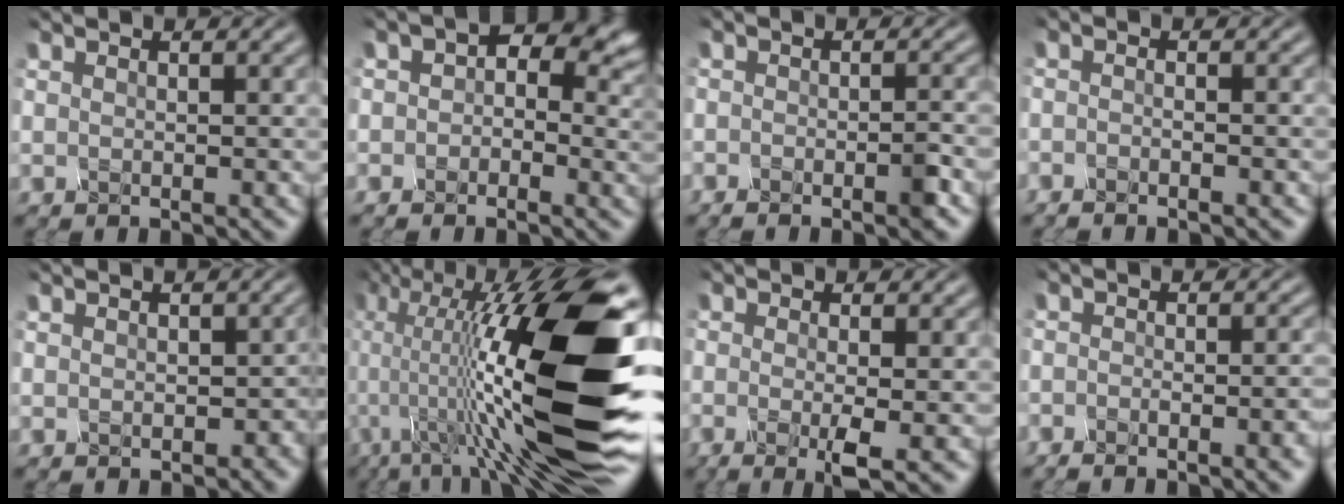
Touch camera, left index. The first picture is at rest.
{"total": 4.8, "force": [0.9, 3.2, 3.5], "torque": [-0.040, 0.005, 0.019]}
{"total": 2.4, "force": [-2.3, -0.4, 0.5], "torque": [-0.020, -0.004, -0.018]}
{"total": 1.8, "force": [-1.8, 0.1, 0.3], "torque": [0.005, -0.005, -0.025]}
{"total": 0.7, "force": [-0.5, 0.3, 0.4], "torque": [-0.017, 0.000, 0.019]}
{"total": 16.5, "force": [-2.3, 3.5, 16.0], "torque": [-0.276, 0.033, -0.022]}
{"total": 3.1, "force": [-1.7, 0.0, 2.6], "torque": [-0.061, -0.008, -0.007]}
{"total": 4.4, "force": [-3.4, 1.1, 2.6], "torque": [-0.011, 0.000, -0.029]}